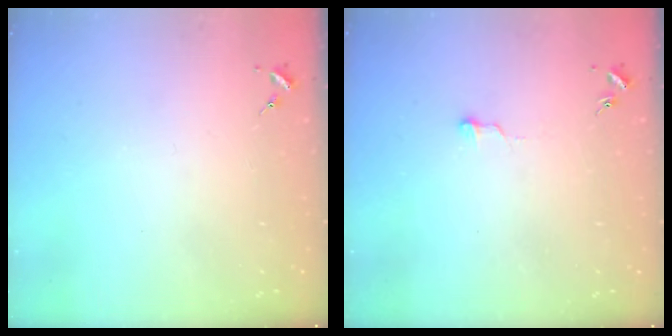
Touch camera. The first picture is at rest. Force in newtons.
{"total": 3.9, "press": 3.9, "slide": 0.3}